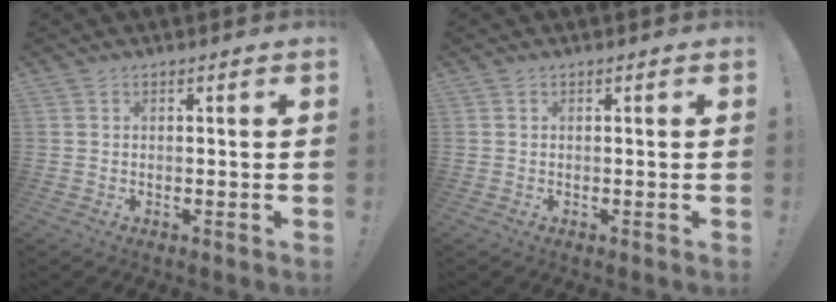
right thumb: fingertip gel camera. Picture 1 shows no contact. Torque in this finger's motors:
{"motor_torque": [0.00, 0.00, -0.11, 0.14, 0.00]}